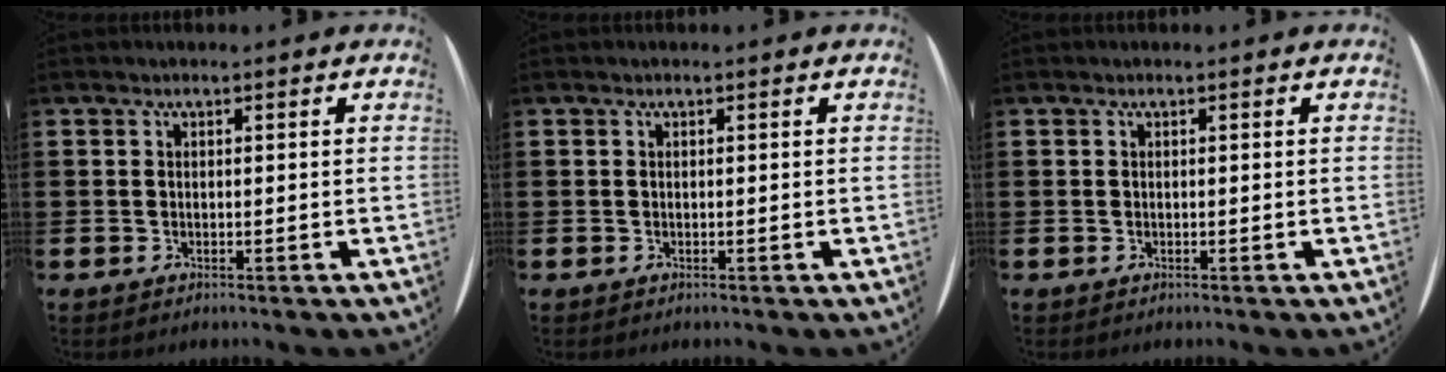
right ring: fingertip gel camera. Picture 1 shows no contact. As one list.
[{"total": 0.0}, {"total": 0.0}]